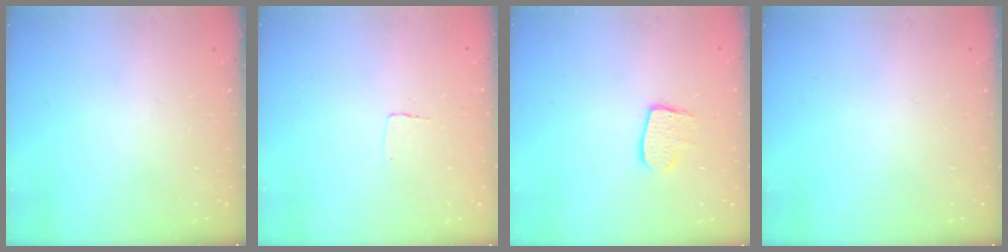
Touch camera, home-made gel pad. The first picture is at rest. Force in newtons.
{"total": 2.3, "press": 2.3, "slide": 0.1}
{"total": 8.0, "press": 8.0, "slide": 0.5}
{"total": 0.0}